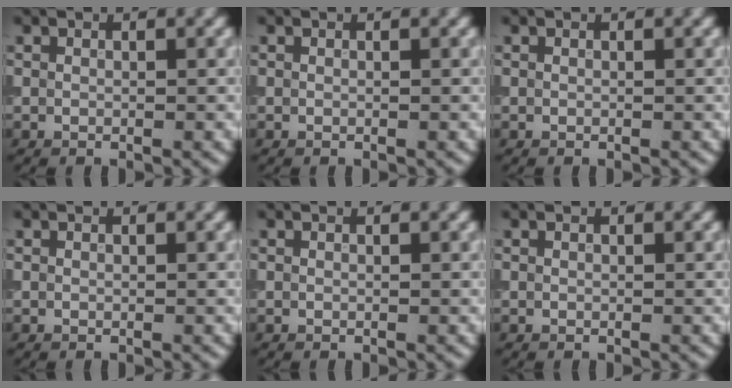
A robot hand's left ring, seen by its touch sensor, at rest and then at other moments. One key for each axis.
{"total": 0.0}
{"total": 0.0}
{"total": 0.0}
{"total": 0.0}
{"total": 0.0}